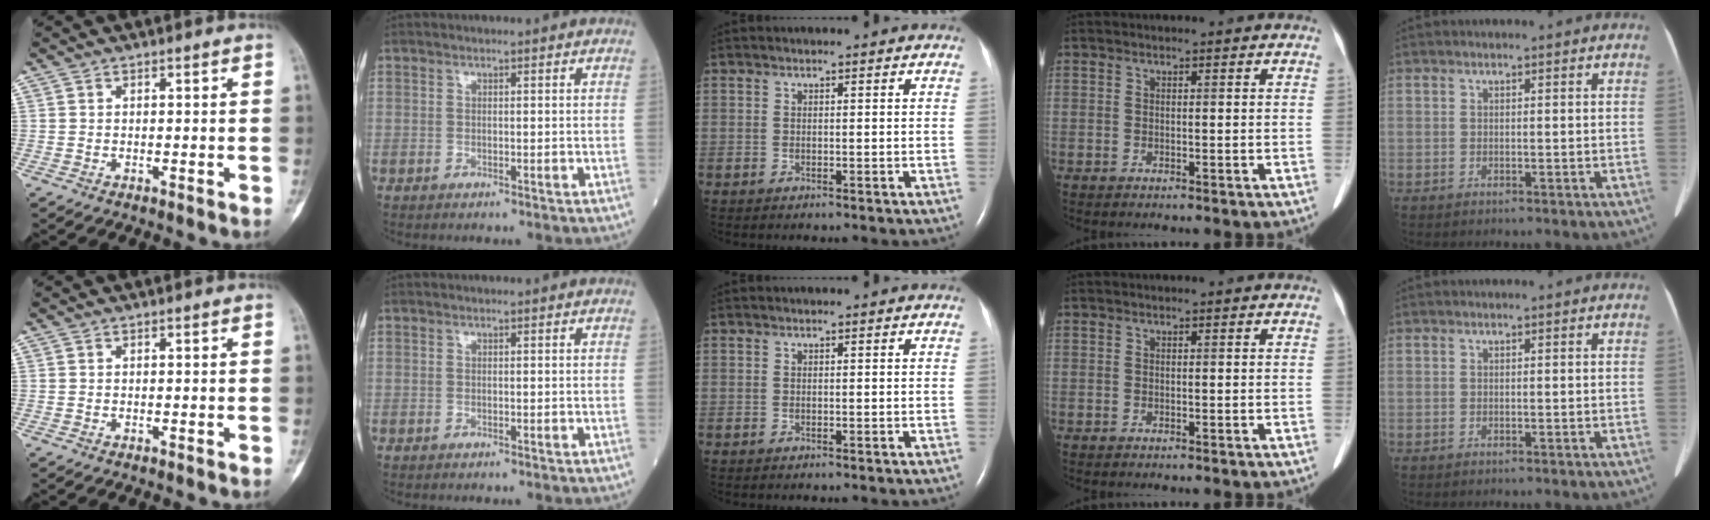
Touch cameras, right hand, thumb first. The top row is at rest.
{}